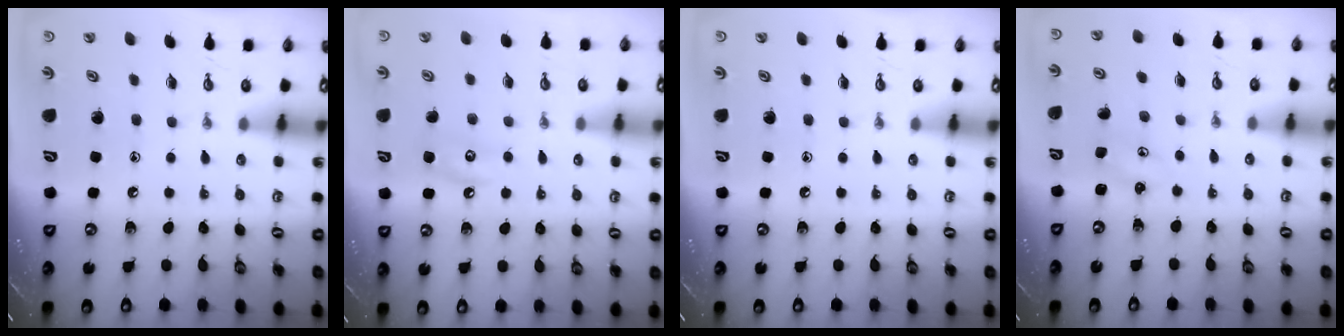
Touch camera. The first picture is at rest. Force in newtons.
{"total": 5.3, "press": 5.3, "slide": 0.5}
{"total": 0.0}
{"total": 2.5, "press": 2.5, "slide": 0.3}